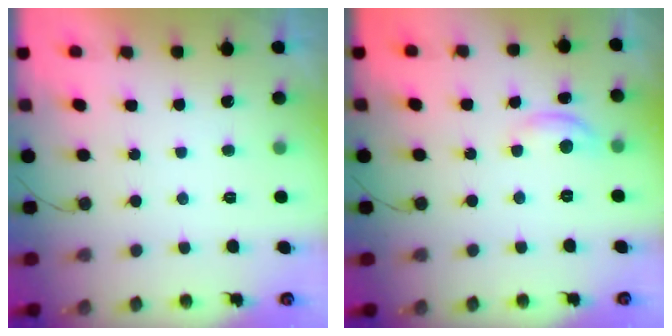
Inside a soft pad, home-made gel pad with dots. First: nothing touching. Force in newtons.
{"total": 6.6, "press": 6.6, "slide": 0.3}